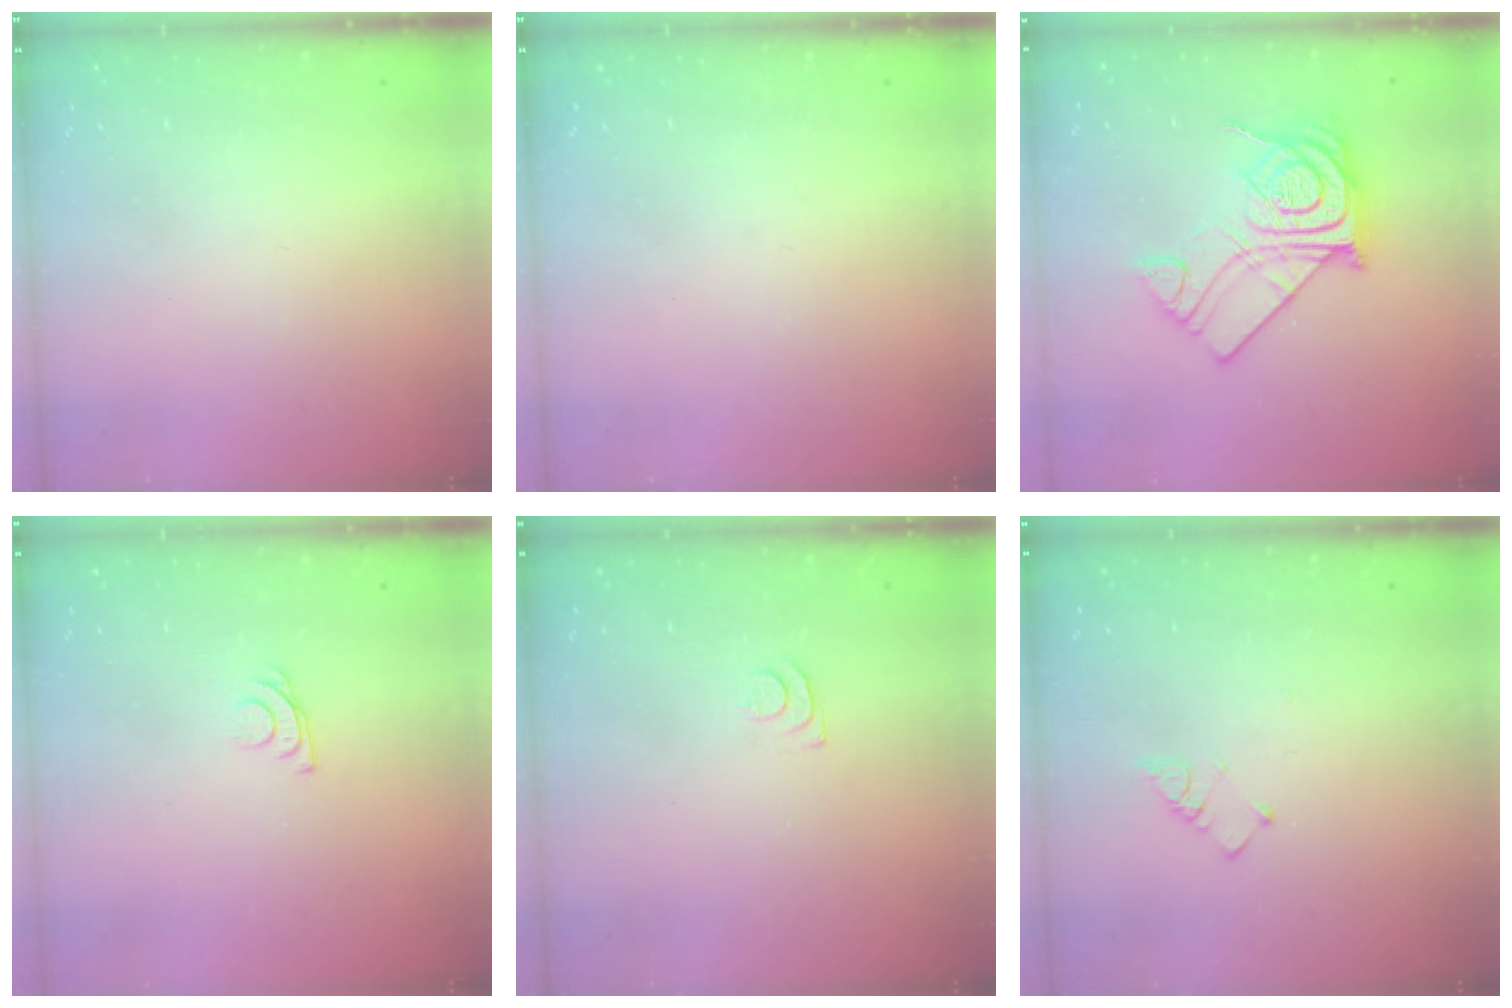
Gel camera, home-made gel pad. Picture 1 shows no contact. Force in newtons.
{"total": 0.0}
{"total": 15.9, "press": 15.9, "slide": 1.4}
{"total": 6.1, "press": 6.0, "slide": 0.7}
{"total": 4.4, "press": 4.4, "slide": 0.6}
{"total": 2.6, "press": 2.6, "slide": 0.5}